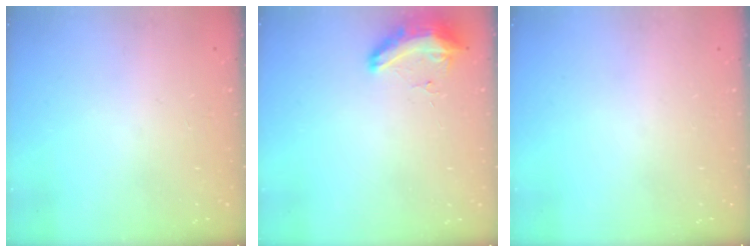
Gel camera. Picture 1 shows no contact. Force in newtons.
{"total": 8.8, "press": 8.6, "slide": 1.7}
{"total": 0.0}